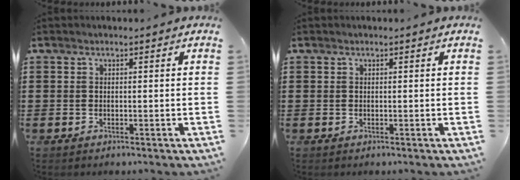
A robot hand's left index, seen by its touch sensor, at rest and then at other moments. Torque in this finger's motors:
{"motor_torque": [-0.08, -0.09, -0.18, -0.03]}